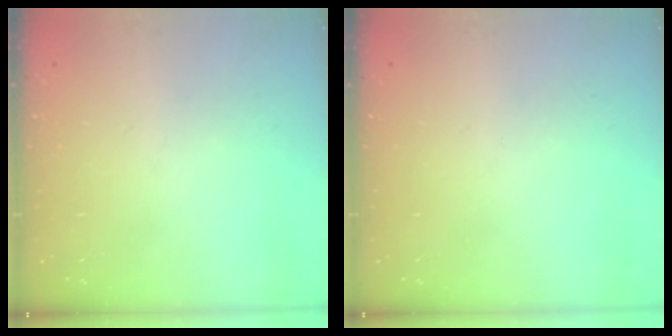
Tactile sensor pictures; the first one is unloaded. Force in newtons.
{"total": 0.0}